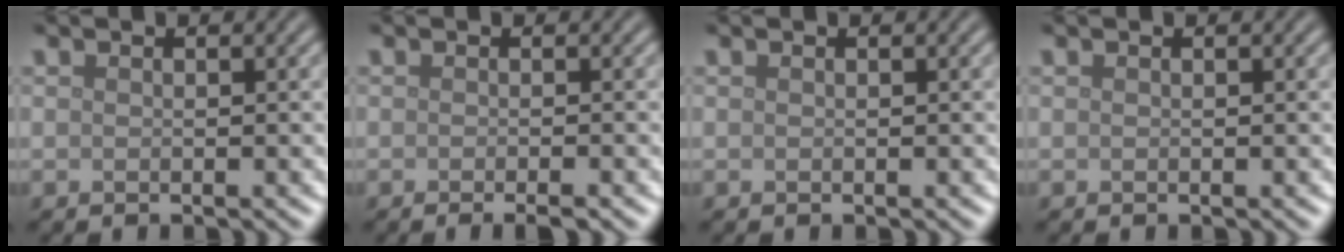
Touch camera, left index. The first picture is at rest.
{"total": 1.9, "force": [-0.9, 0.4, 1.6], "torque": [-0.016, -0.004, -0.017]}
{"total": 0.0}
{"total": 0.0}